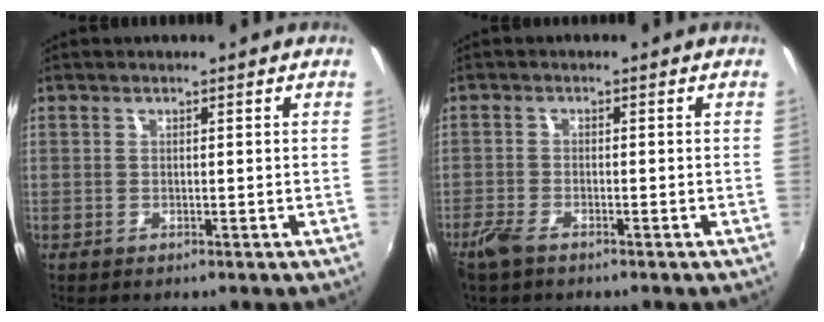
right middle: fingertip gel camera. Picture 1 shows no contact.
{"total": 3.6, "force": [-2.7, 1.2, 2.0], "torque": [-0.055, -0.008, -0.056]}